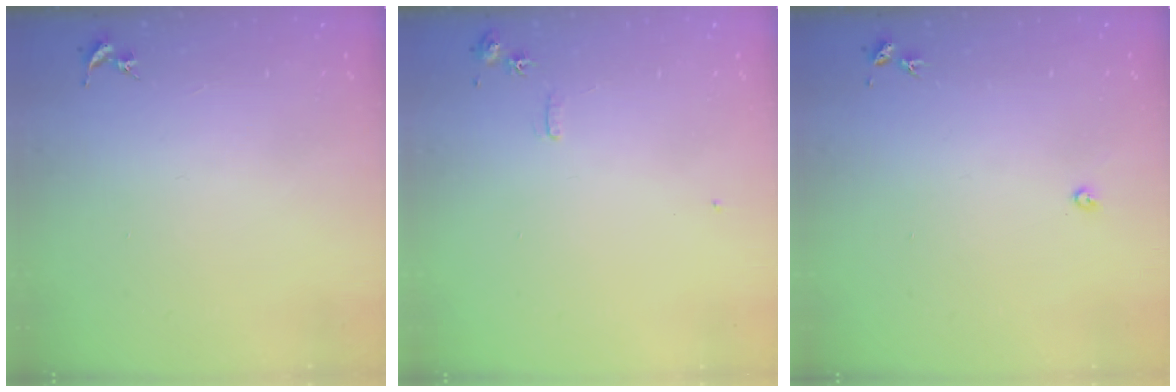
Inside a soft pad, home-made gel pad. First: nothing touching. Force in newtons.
{"total": 6.2, "press": 6.2, "slide": 0.8}
{"total": 2.2, "press": 2.2, "slide": 0.3}